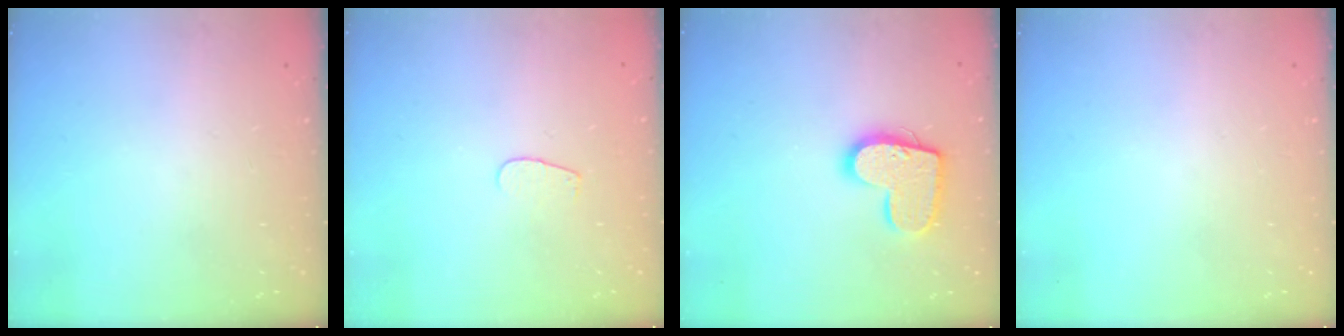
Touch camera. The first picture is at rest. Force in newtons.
{"total": 2.6, "press": 2.5, "slide": 0.3}
{"total": 14.3, "press": 14.3, "slide": 0.8}
{"total": 0.0}